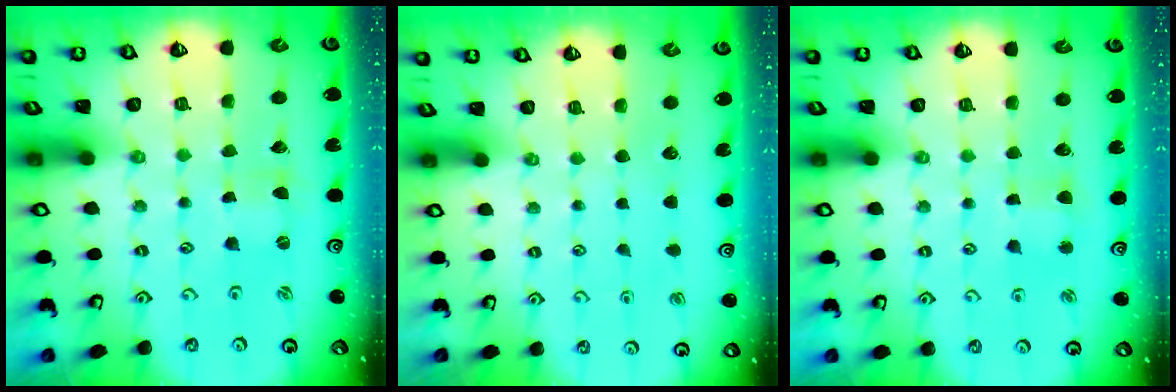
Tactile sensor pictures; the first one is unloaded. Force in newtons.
{"total": 0.0}
{"total": 3.9, "press": 3.8, "slide": 0.4}